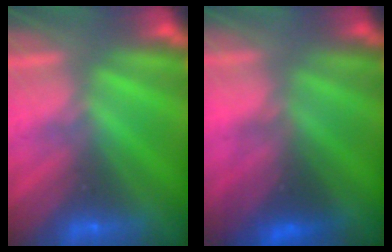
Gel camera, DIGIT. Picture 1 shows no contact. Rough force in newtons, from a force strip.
{"total": 2.1}